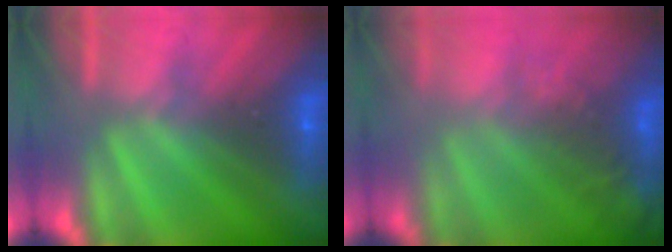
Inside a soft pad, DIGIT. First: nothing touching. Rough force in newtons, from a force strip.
{"total": 7.4}